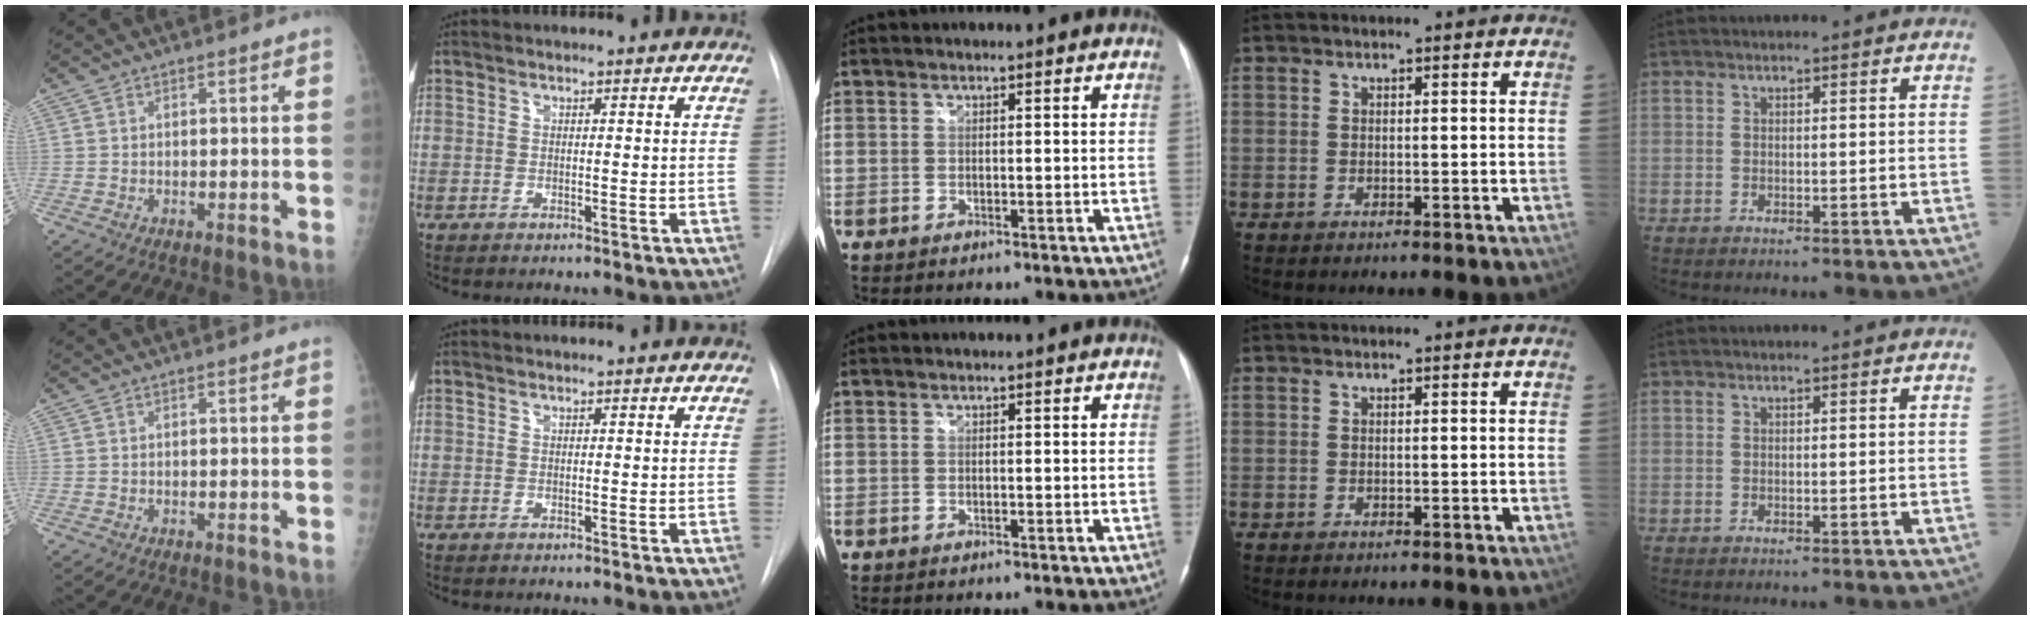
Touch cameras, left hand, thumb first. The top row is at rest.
{}